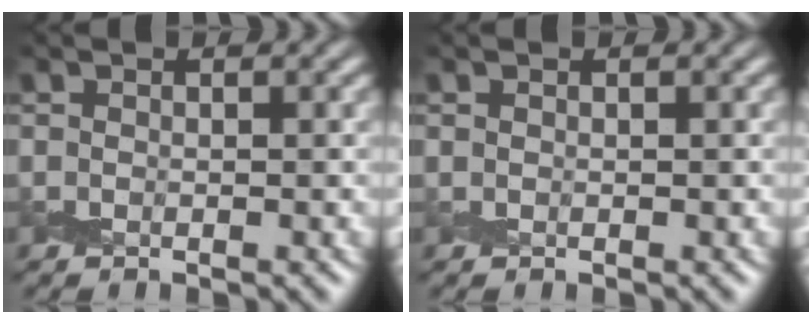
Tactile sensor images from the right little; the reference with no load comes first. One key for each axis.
{"total": 0.0}